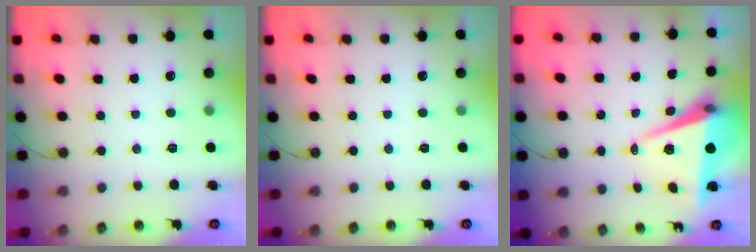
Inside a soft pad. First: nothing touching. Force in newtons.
{"total": 0.0}
{"total": 8.4, "press": 7.3, "slide": 4.3}